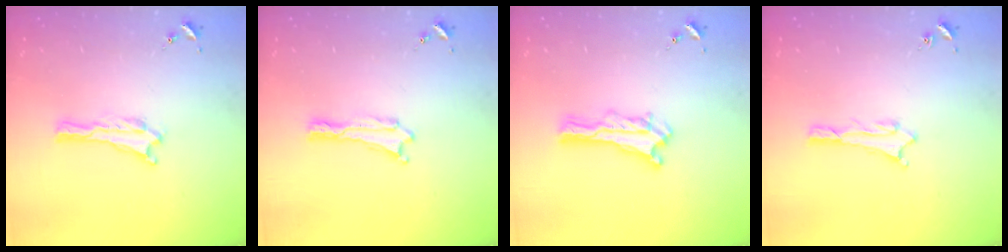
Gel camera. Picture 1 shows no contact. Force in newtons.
{"total": 0.0}
{"total": 1.2, "press": 1.2, "slide": 0.2}
{"total": 1.1, "press": 1.0, "slide": 0.1}